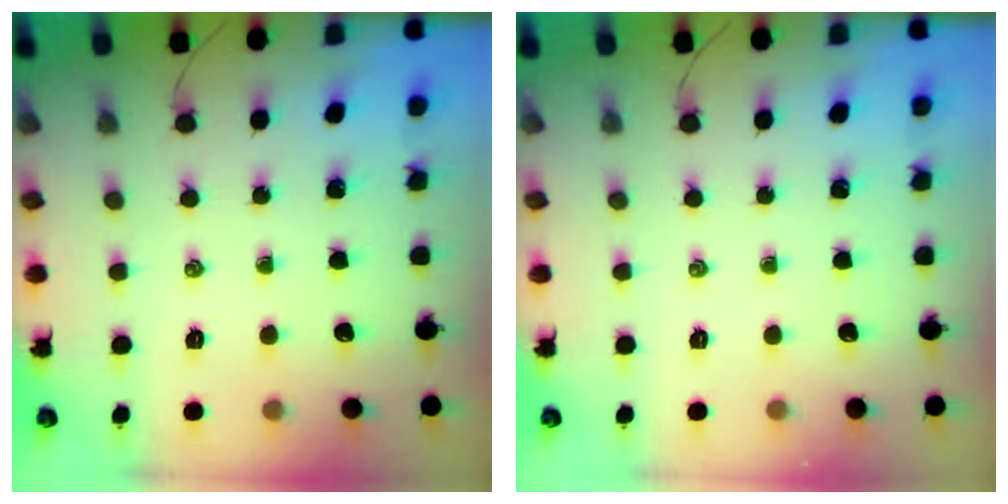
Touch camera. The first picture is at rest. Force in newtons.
{"total": 0.0}